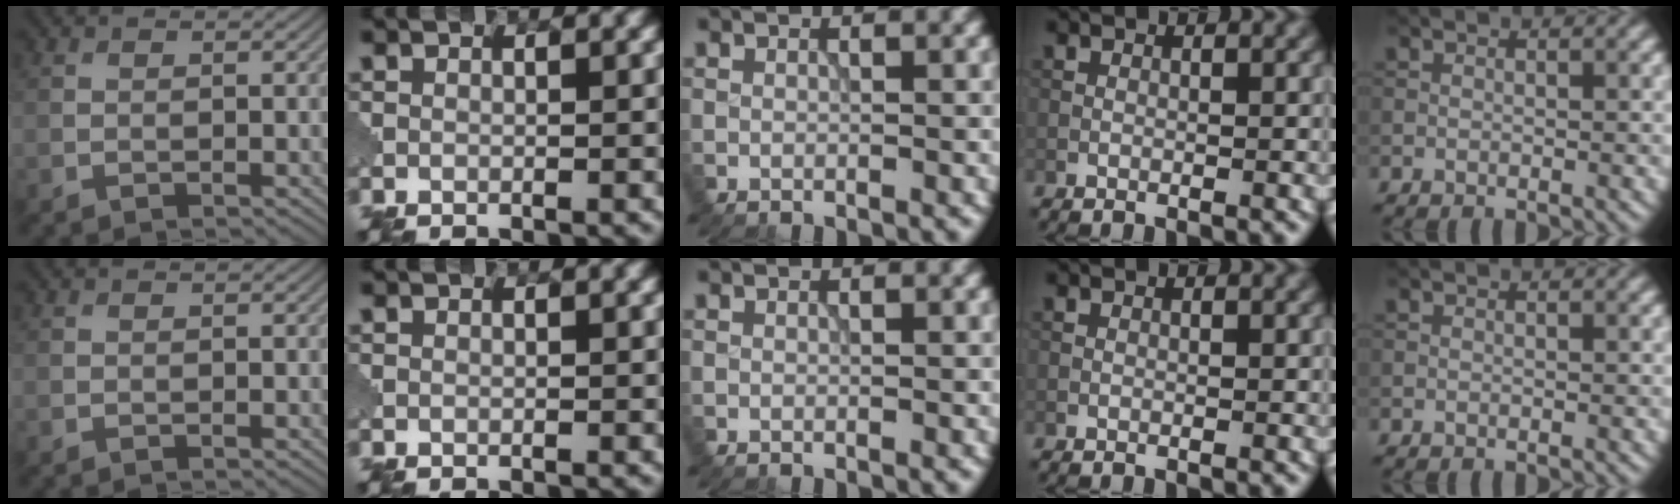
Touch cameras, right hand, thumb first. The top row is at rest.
{}